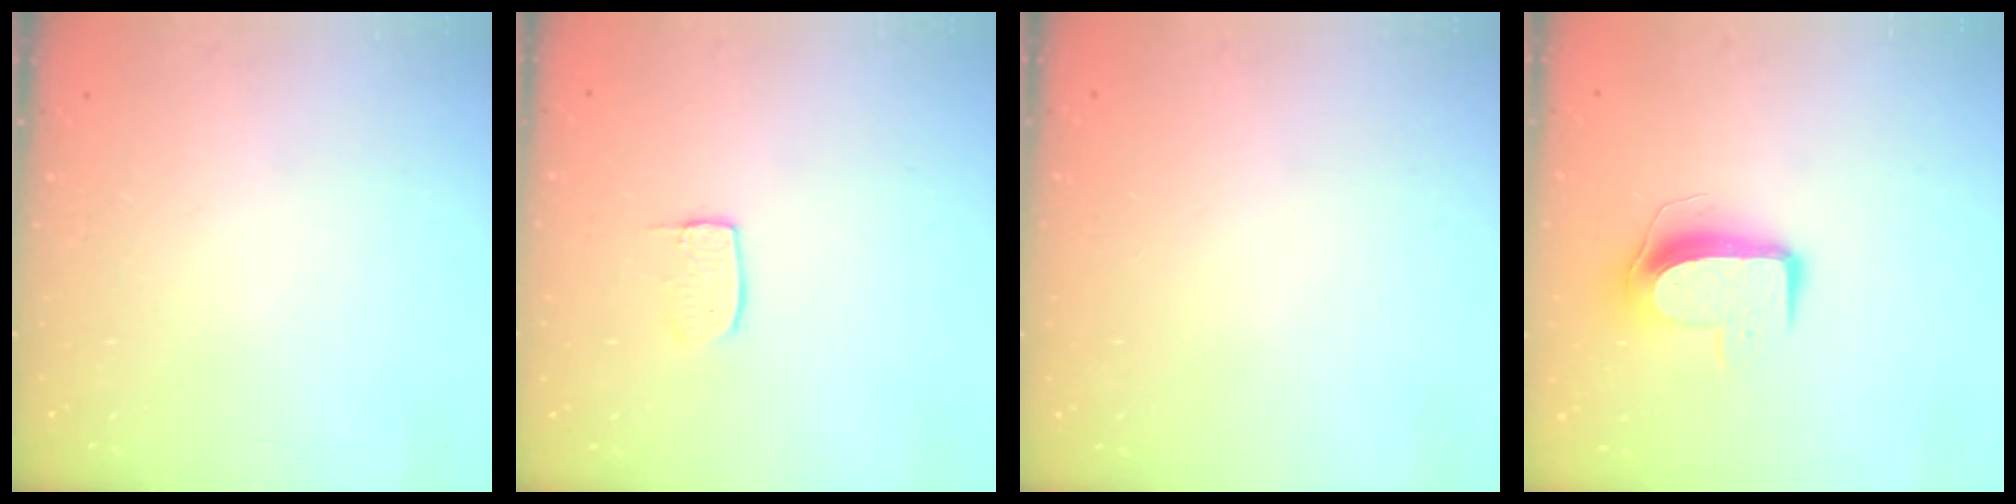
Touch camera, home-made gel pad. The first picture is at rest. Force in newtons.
{"total": 4.8, "press": 4.8, "slide": 0.3}
{"total": 0.0}
{"total": 9.2, "press": 9.1, "slide": 0.5}